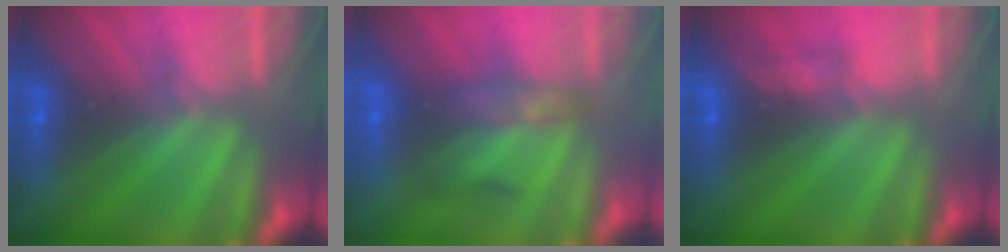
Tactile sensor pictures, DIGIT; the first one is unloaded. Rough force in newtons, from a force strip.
{"total": 2.2}
{"total": 3.5}